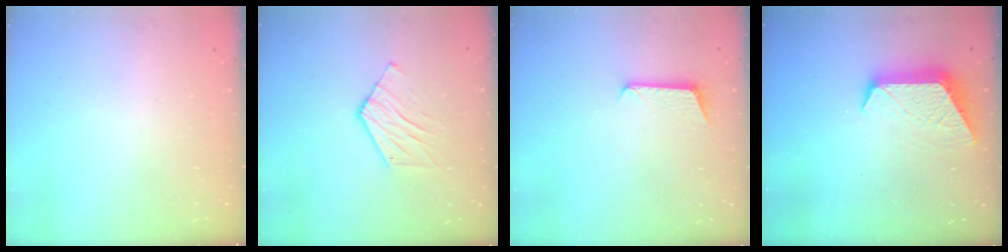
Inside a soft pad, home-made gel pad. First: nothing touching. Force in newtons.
{"total": 8.2, "press": 8.2, "slide": 0.3}
{"total": 5.8, "press": 5.7, "slide": 0.5}
{"total": 10.6, "press": 10.6, "slide": 0.6}